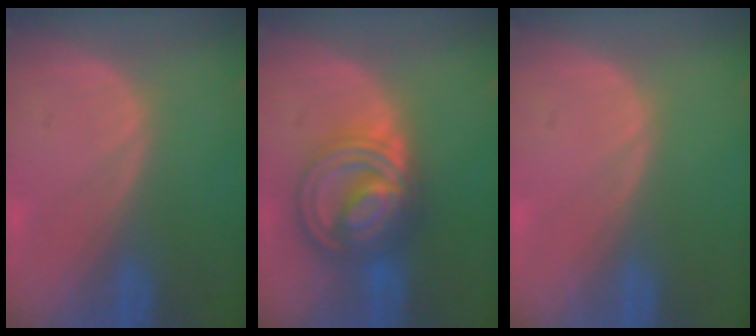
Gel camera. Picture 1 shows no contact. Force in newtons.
{"total": 9.0, "press": 8.9, "slide": 0.6}
{"total": 0.0}